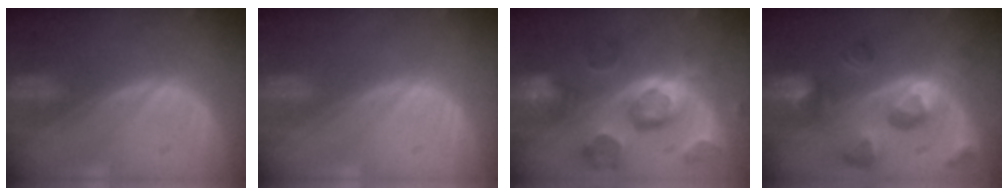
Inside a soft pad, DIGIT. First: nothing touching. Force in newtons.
{"total": 0.0}
{"total": 11.3, "press": 10.0, "slide": 5.3}
{"total": 9.7, "press": 8.8, "slide": 4.1}